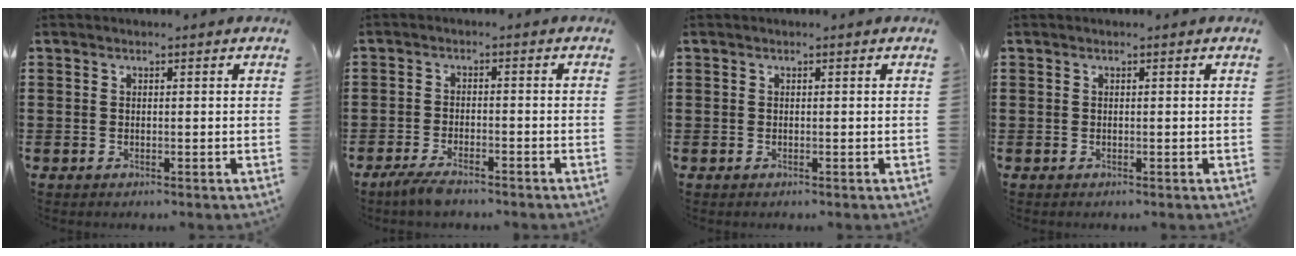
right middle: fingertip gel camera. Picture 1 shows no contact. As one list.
[{"total": 3.2, "force": [-2.7, 0.4, 1.6], "torque": [-0.049, -0.009, -0.057]}, {"total": 0.0}, {"total": 0.0}]